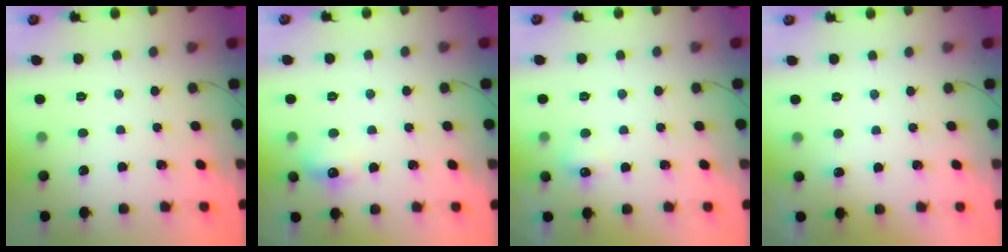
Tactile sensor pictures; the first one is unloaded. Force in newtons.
{"total": 7.2, "press": 7.0, "slide": 1.6}
{"total": 4.4, "press": 4.2, "slide": 1.2}
{"total": 2.9, "press": 2.7, "slide": 1.2}